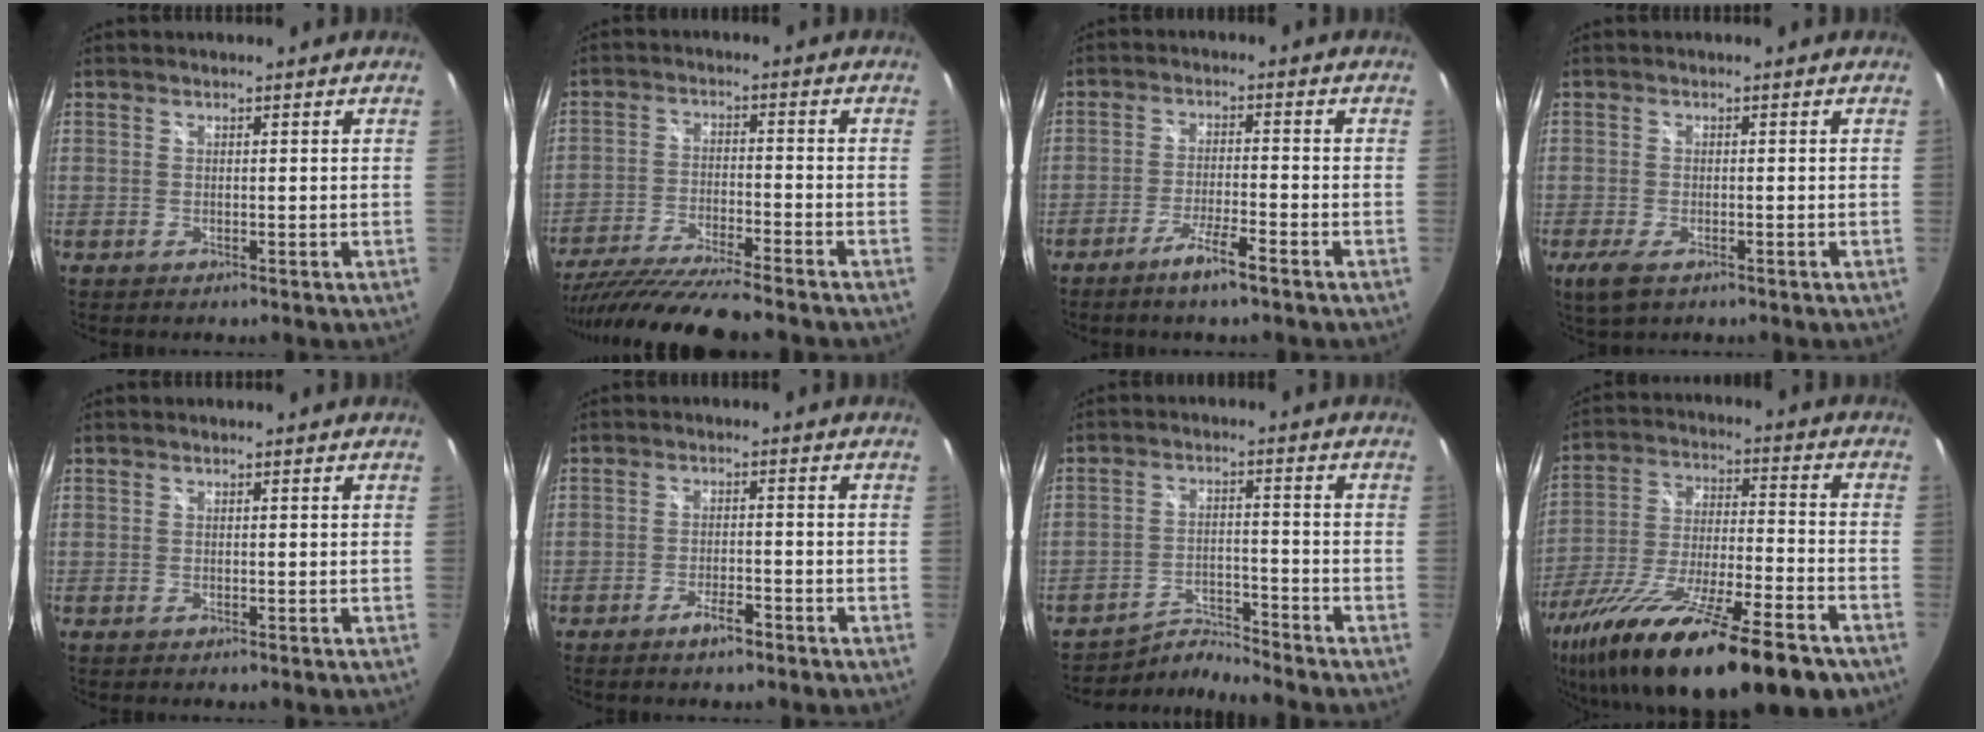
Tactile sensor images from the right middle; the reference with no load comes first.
{"total": 14.7, "force": [-12.9, -0.1, 7.1], "torque": [-0.153, -0.031, -0.223]}
{"total": 5.5, "force": [-3.9, -0.1, 3.9], "torque": [-0.089, -0.003, -0.070]}
{"total": 4.0, "force": [-2.3, 1.6, 2.9], "torque": [-0.066, -0.012, -0.040]}
{"total": 0.0}
{"total": 3.6, "force": [-2.6, 0.7, 2.3], "torque": [-0.052, 0.000, -0.043]}
{"total": 5.3, "force": [-5.0, -1.4, -1.1], "torque": [0.010, 0.020, -0.093]}
{"total": 28.8, "force": [-19.6, 6.7, 20.0], "torque": [-0.366, -0.075, -0.313]}